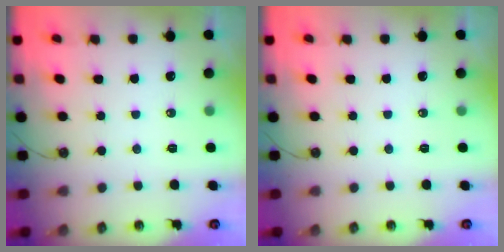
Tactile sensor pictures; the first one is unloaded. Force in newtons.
{"total": 0.0}